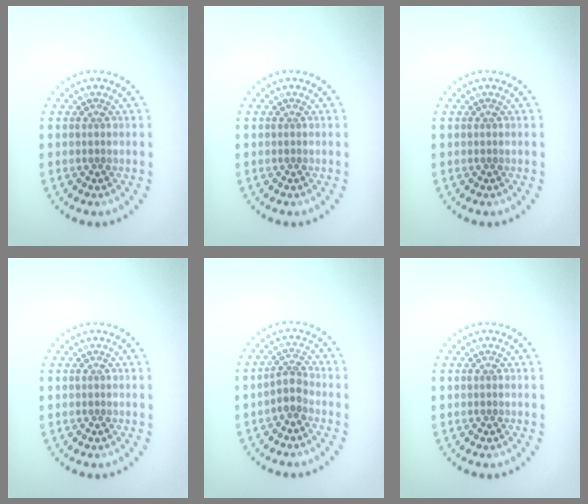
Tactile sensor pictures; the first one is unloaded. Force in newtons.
{"total": 0.0}
{"total": 0.0}
{"total": 0.0}
{"total": 1.9, "press": 1.5, "slide": 1.1}
{"total": 0.0}